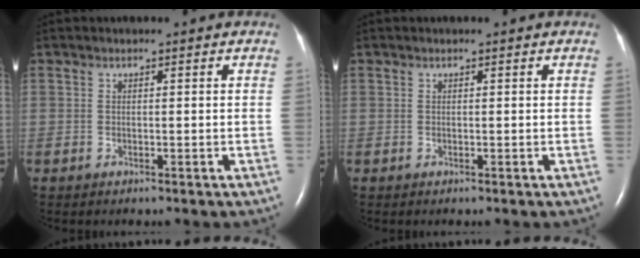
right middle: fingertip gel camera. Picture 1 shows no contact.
{"total": 0.0}